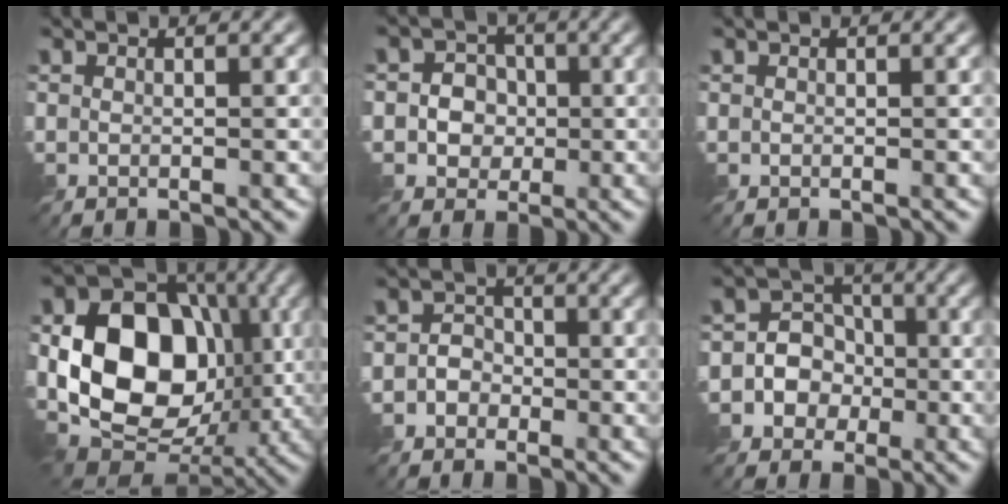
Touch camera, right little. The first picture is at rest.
{"total": 3.9, "force": [-0.4, 3.6, 1.4], "torque": [-0.012, 0.011, -0.024]}
{"total": 0.0}
{"total": 14.2, "force": [0.4, 10.7, 9.4], "torque": [-0.165, -0.007, -0.002]}
{"total": 2.2, "force": [-1.1, 1.9, 0.4], "torque": [0.019, 0.004, -0.033]}
{"total": 5.6, "force": [-1.7, 5.2, 1.2], "torque": [-0.002, 0.024, -0.051]}